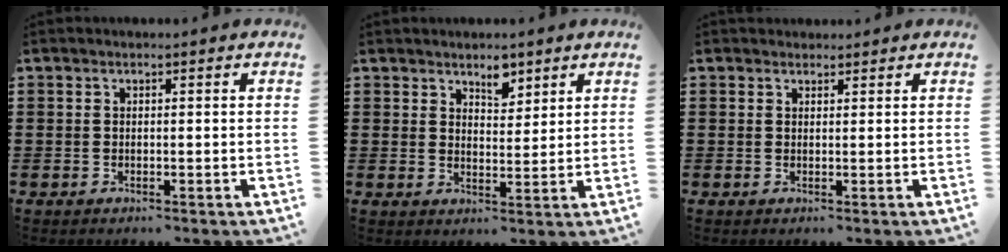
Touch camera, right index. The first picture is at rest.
{"total": 3.7, "force": [2.9, 1.7, 1.5], "torque": [-0.020, 0.000, 0.051]}
{"total": 1.0, "force": [0.9, 0.4, -0.1], "torque": [0.001, 0.002, 0.019]}